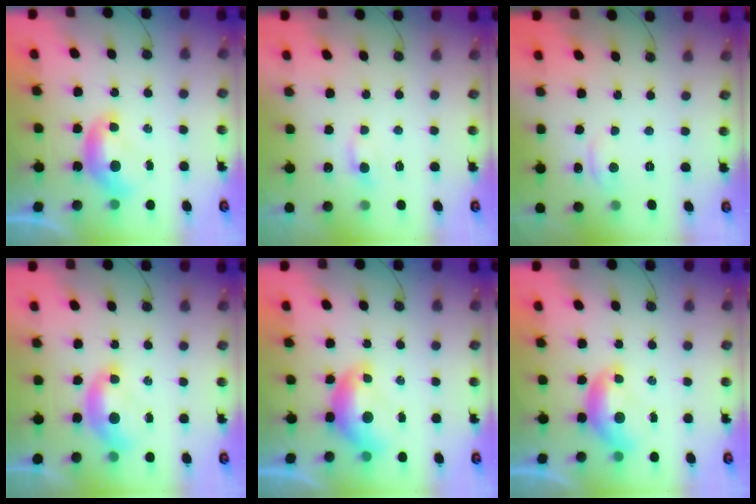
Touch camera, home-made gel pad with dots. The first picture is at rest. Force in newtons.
{"total": 1.5, "press": 1.4, "slide": 0.4}
{"total": 1.5, "press": 1.4, "slide": 0.5}
{"total": 1.9, "press": 1.7, "slide": 0.6}
{"total": 1.2, "press": 1.1, "slide": 0.6}
{"total": 0.0}